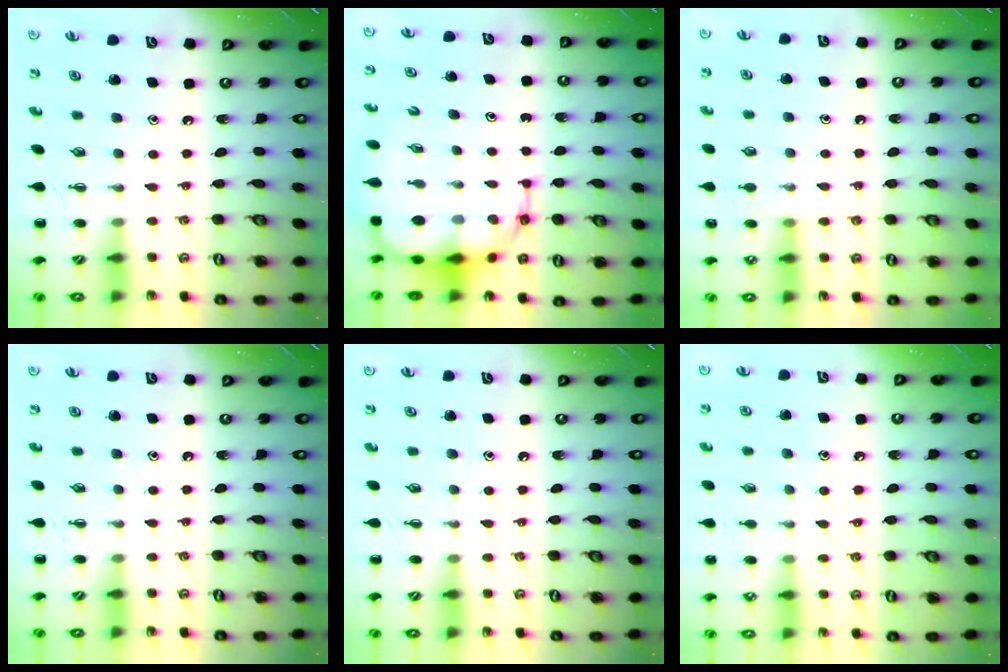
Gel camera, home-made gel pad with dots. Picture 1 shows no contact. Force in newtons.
{"total": 10.6, "press": 10.2, "slide": 3.0}
{"total": 5.4, "press": 5.2, "slide": 1.5}
{"total": 0.0}
{"total": 3.6, "press": 3.4, "slide": 1.1}
{"total": 7.5, "press": 7.3, "slide": 2.0}